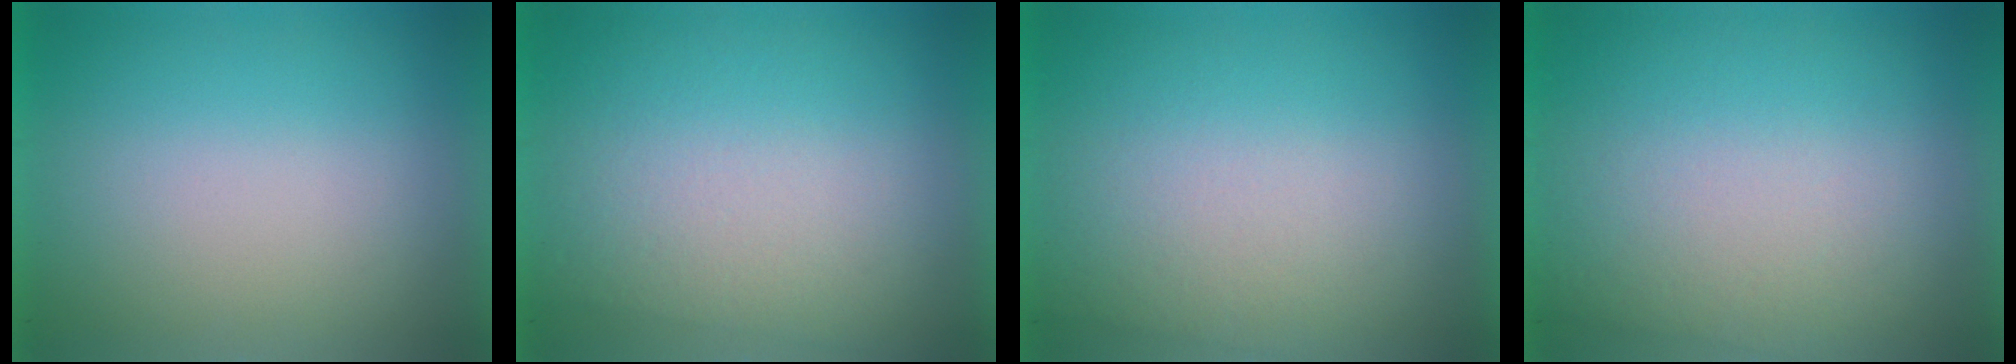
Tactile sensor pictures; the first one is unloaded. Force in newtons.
{"total": 2.9}
{"total": 2.4}
{"total": 3.2}